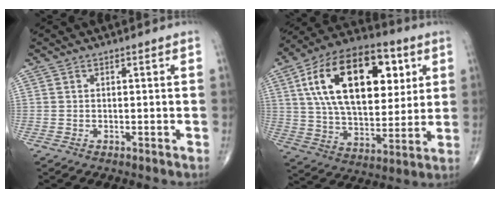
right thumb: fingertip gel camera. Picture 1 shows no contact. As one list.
[{"total": 26.3, "force": [8.1, 14.4, 20.5], "torque": [-0.326, -0.007, 0.134]}]